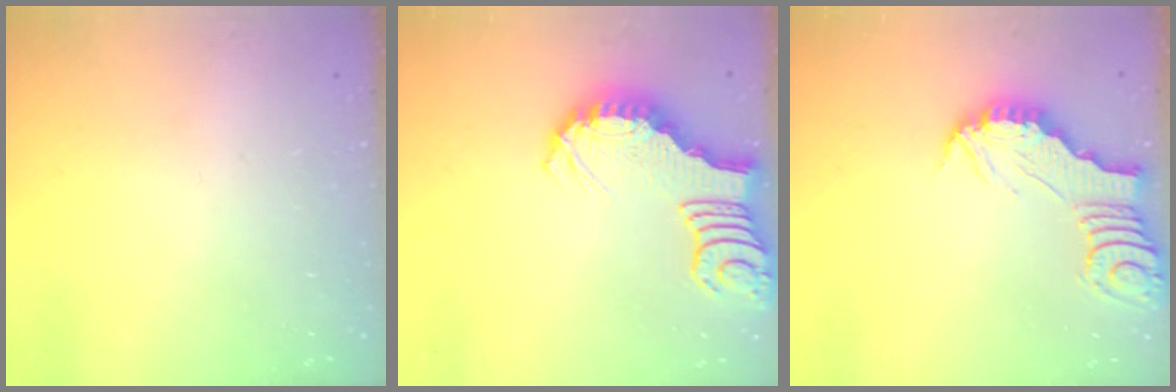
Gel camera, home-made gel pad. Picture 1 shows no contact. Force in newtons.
{"total": 2.8, "press": 2.8, "slide": 0.5}
{"total": 2.8, "press": 2.8, "slide": 0.1}